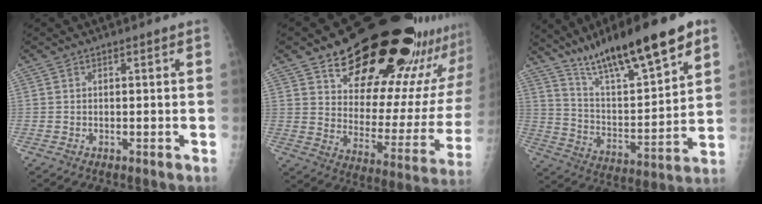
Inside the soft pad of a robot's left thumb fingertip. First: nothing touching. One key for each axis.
{"total": 30.7, "fx": 22.9, "fy": 11.3, "fz": 17.1, "tx": -0.215, "ty": -0.117, "tz": 0.318}
{"total": 21.8, "fx": 14.8, "fy": 4.7, "fz": 15.4, "tx": -0.231, "ty": -0.055, "tz": 0.255}